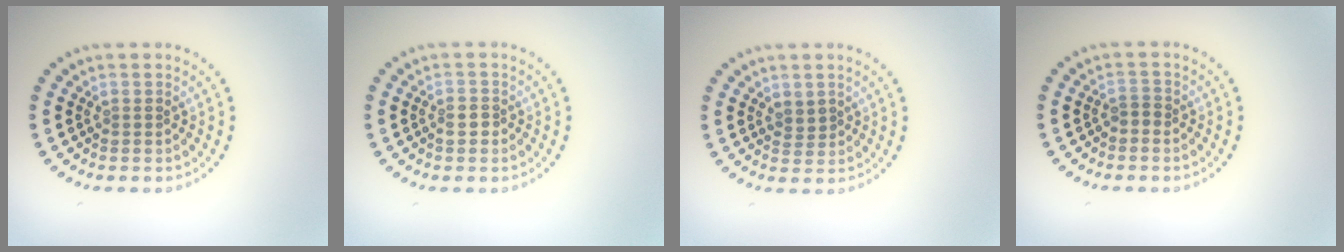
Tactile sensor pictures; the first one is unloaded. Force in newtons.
{"total": 1.3, "press": 1.2, "slide": 0.5}
{"total": 0.8, "press": 0.6, "slide": 0.6}
{"total": 0.8, "press": 0.7, "slide": 0.4}